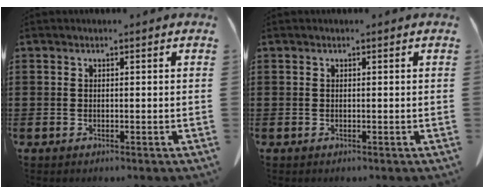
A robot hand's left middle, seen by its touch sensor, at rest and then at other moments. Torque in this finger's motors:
{"motor_torque": [0.00, 0.00, 0.00, 0.00]}